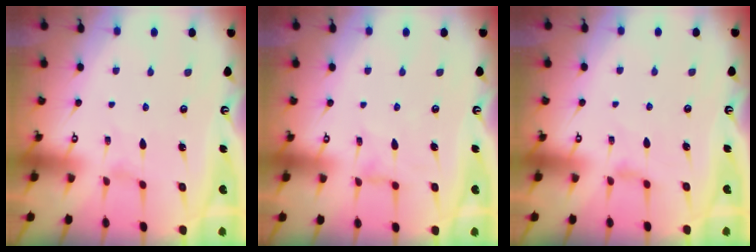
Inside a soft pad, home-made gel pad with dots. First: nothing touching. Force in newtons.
{"total": 0.8, "press": 0.7, "slide": 0.3}
{"total": 2.3, "press": 2.2, "slide": 0.5}